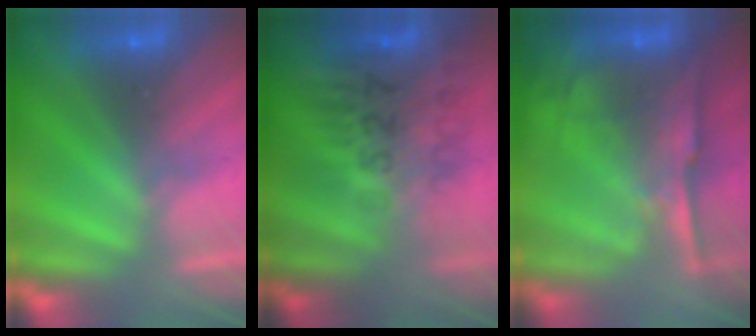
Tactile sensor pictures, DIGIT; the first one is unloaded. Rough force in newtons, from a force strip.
{"total": 2.9}
{"total": 7.3}